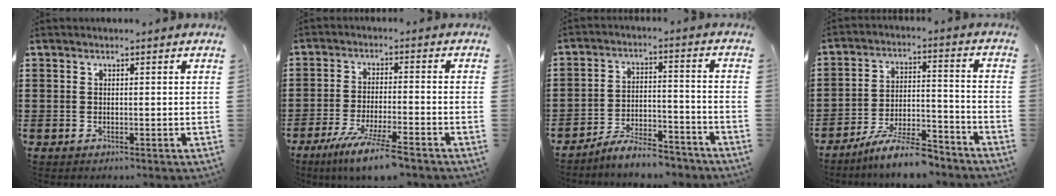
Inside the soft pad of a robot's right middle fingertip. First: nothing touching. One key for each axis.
{"total": 7.1, "fx": -5.6, "fy": -0.1, "fz": 4.4, "tx": -0.087, "ty": -0.018, "tz": -0.101}
{"total": 6.4, "fx": -6.1, "fy": 0.6, "fz": 2.1, "tx": -0.037, "ty": 0.005, "tz": -0.115}
{"total": 9.3, "fx": -8.2, "fy": 0.9, "fz": 4.4, "tx": -0.078, "ty": 0.014, "tz": -0.154}